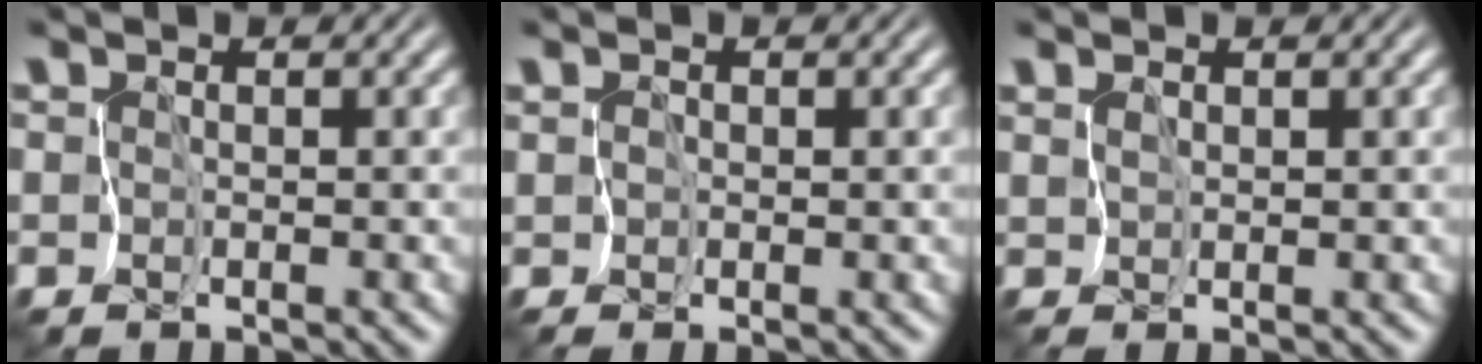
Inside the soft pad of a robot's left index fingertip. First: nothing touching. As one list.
[{"total": 0.7, "force": [0.1, -0.6, -0.2], "torque": [-0.002, 0.000, 0.001]}, {"total": 1.0, "force": [0.4, -0.9, -0.1], "torque": [-0.013, -0.001, 0.008]}]